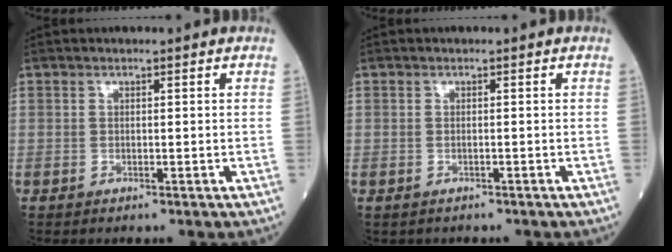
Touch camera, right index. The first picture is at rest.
{"total": 0.7, "force": [-0.4, 0.6, 0.0], "torque": [-0.003, 0.003, -0.005]}